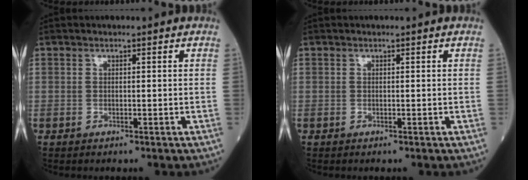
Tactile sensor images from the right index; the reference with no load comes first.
{"total": 0.0}